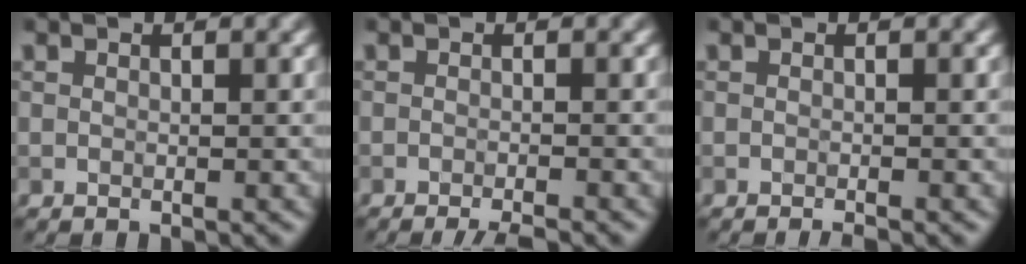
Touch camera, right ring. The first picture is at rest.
{"total": 2.8, "force": [-2.2, 0.3, 1.8], "torque": [-0.023, -0.001, -0.039]}
{"total": 0.8, "force": [-0.6, 0.1, 0.6], "torque": [-0.004, -0.002, -0.013]}